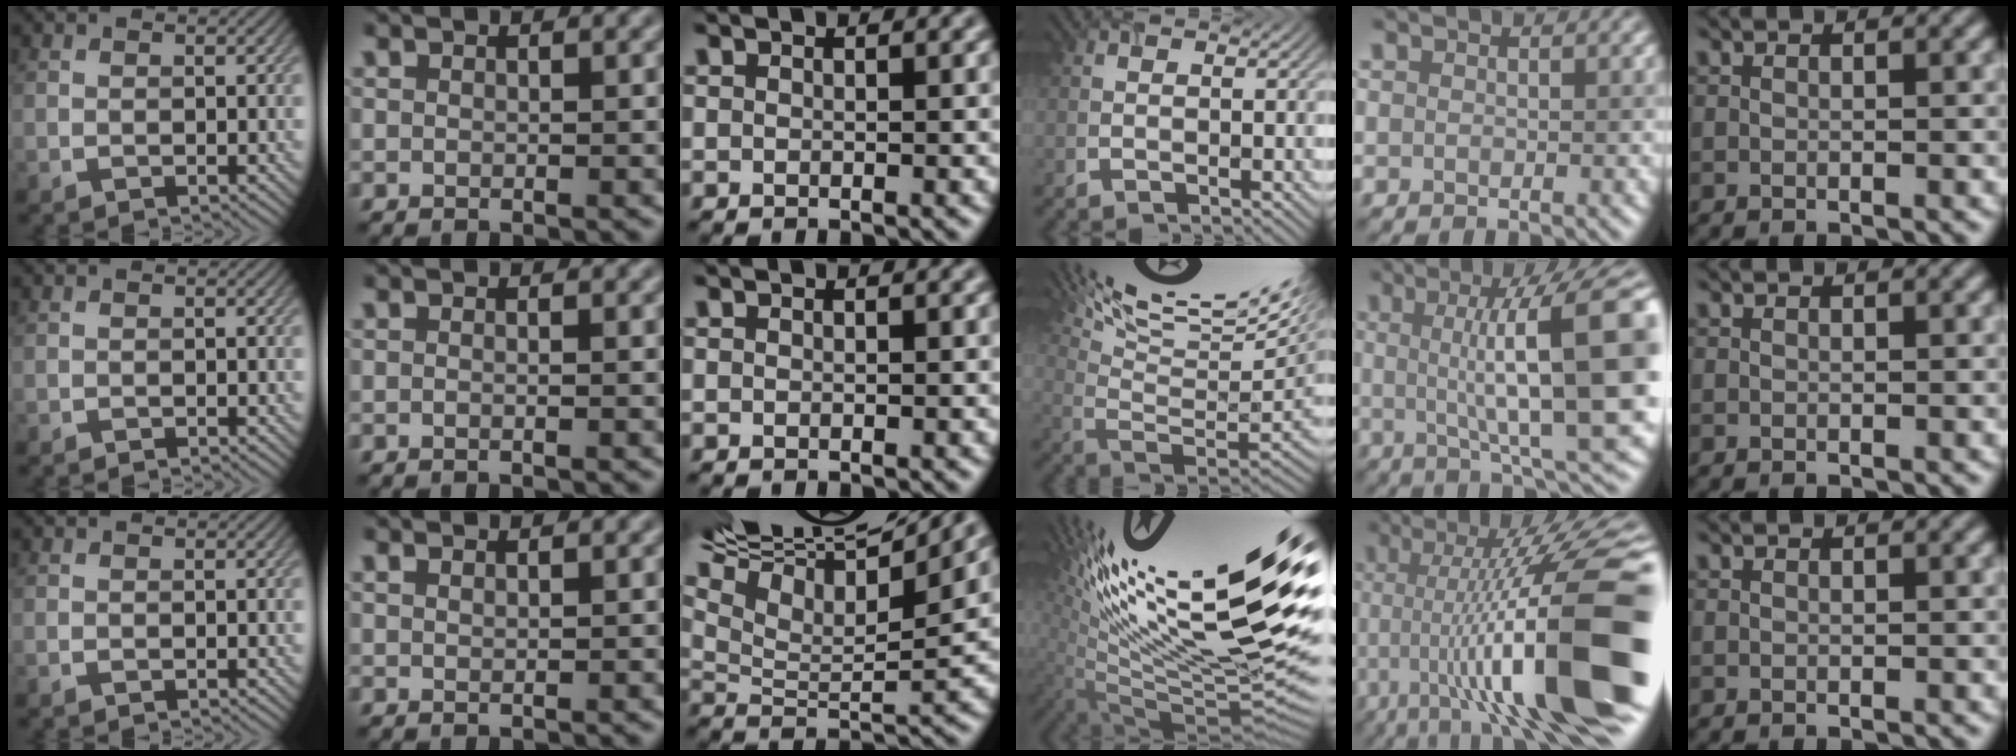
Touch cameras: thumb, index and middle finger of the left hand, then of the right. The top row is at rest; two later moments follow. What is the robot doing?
{"motion": "screw", "object": "timer"}